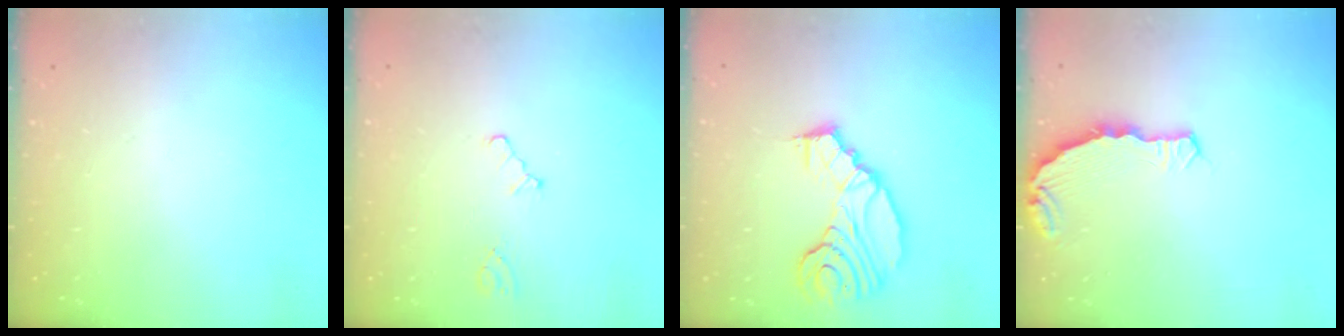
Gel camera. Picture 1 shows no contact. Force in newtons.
{"total": 2.0, "press": 2.0, "slide": 0.3}
{"total": 14.4, "press": 13.7, "slide": 4.6}
{"total": 5.5, "press": 5.4, "slide": 0.9}